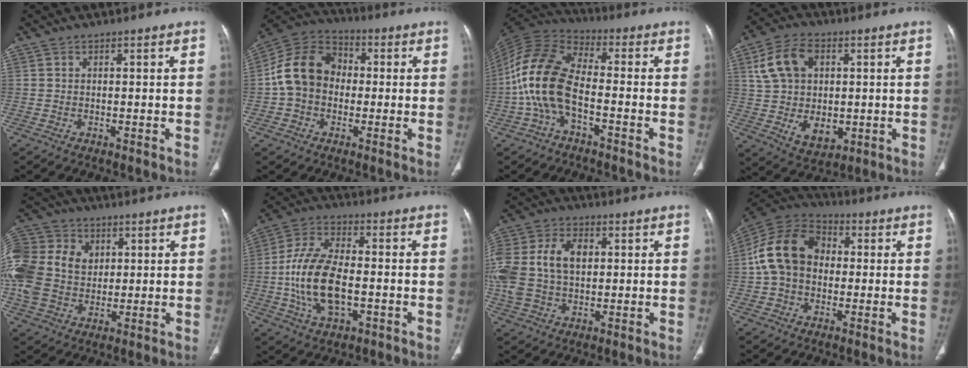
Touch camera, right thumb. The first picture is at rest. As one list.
[{"total": 12.8, "force": [-0.4, 10.3, 7.6], "torque": [-0.127, 0.037, -0.020]}, {"total": 13.3, "force": [-3.4, 6.9, 10.8], "torque": [-0.231, 0.047, -0.077]}, {"total": 14.5, "force": [1.6, 10.4, 10.0], "torque": [-0.144, 0.002, 0.038]}, {"total": 21.7, "force": [2.9, 17.0, 13.1], "torque": [-0.313, 0.032, 0.064]}, {"total": 14.5, "force": [-2.5, 7.8, 12.0], "torque": [-0.238, 0.021, -0.046]}, {"total": 17.4, "force": [2.1, 11.9, 12.4], "torque": [-0.295, 0.015, 0.043]}, {"total": 14.4, "force": [0.5, 11.0, 9.3], "torque": [-0.165, 0.036, -0.002]}]